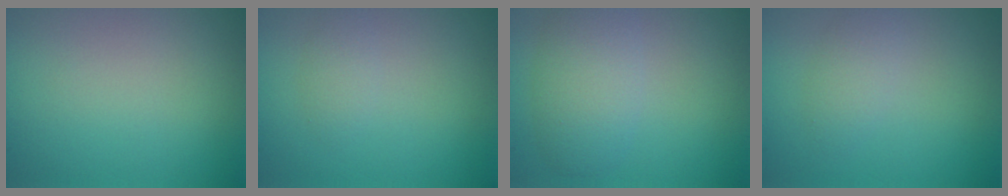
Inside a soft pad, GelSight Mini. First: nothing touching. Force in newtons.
{"total": 1.1, "press": 1.1, "slide": 0.1}
{"total": 4.2, "press": 4.2, "slide": 0.4}
{"total": 1.7, "press": 1.7, "slide": 0.0}